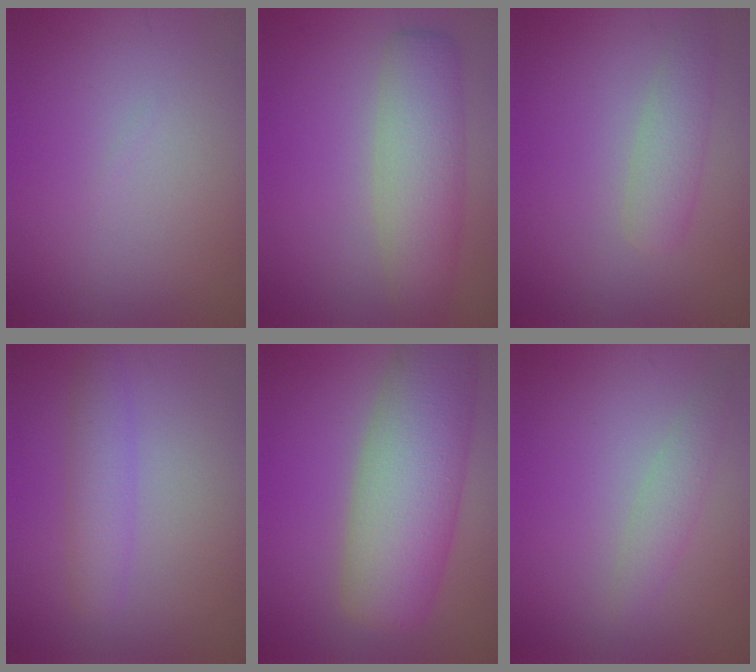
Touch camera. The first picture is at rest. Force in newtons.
{"total": 5.5, "press": 5.5, "slide": 0.2}
{"total": 2.6, "press": 2.6, "slide": 0.2}
{"total": 2.7, "press": 2.7, "slide": 0.2}
{"total": 9.9, "press": 9.9, "slide": 0.4}
{"total": 1.9, "press": 1.9, "slide": 0.1}